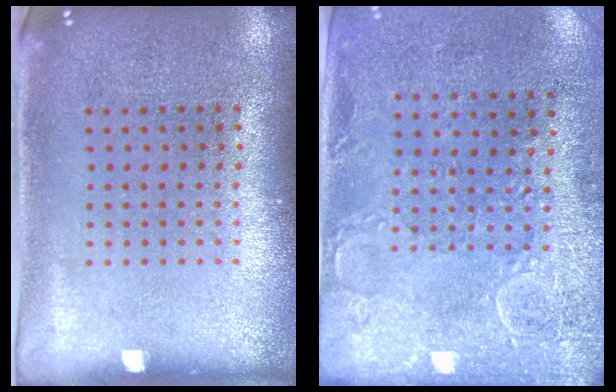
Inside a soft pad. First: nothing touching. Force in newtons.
{"total": 2.9, "press": 2.3, "slide": 1.8}